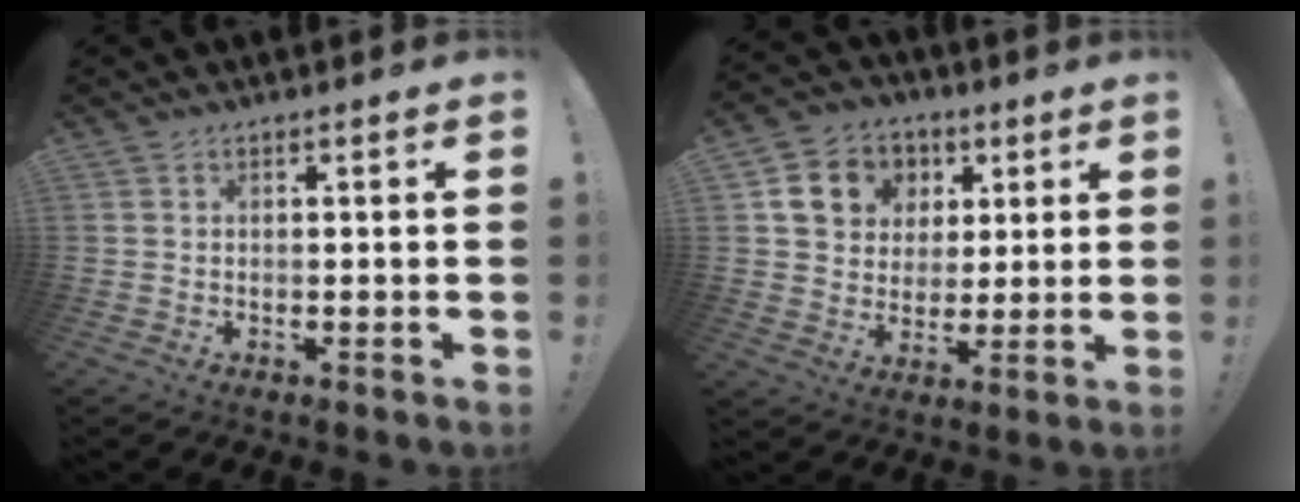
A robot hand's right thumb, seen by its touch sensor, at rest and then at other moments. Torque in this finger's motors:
{"motor_torque": [0.74, 0.74, 0.13, 0.09, 0.03]}